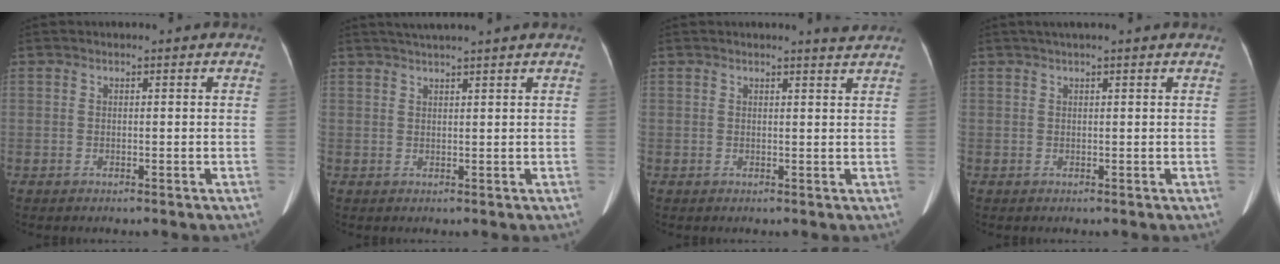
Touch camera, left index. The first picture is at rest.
{"total": 5.1, "force": [4.4, -0.9, 2.5], "torque": [-0.036, 0.026, 0.067]}
{"total": 1.7, "force": [1.6, -0.6, 0.2], "torque": [-0.011, -0.015, 0.017]}
{"total": 3.7, "force": [3.0, -0.4, 2.1], "torque": [-0.028, 0.033, 0.044]}